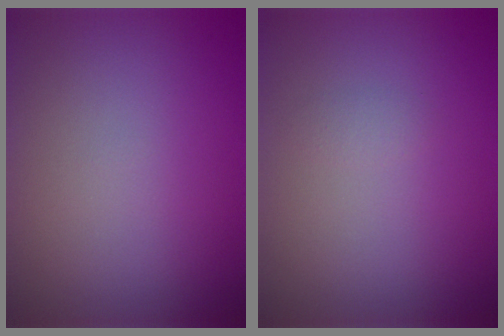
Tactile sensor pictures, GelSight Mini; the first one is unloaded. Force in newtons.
{"total": 0.7, "press": 0.7, "slide": 0.0}